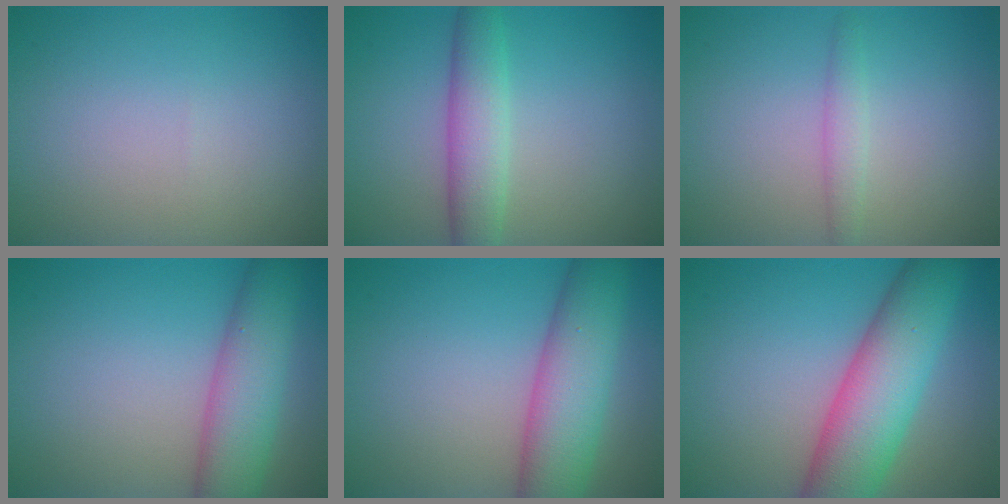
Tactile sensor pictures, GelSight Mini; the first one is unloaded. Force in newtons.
{"total": 4.1, "press": 4.1, "slide": 0.1}
{"total": 1.5, "press": 1.5, "slide": 0.1}
{"total": 6.4, "press": 6.4, "slide": 0.3}
{"total": 7.7, "press": 7.6, "slide": 0.3}
{"total": 9.1, "press": 9.1, "slide": 0.5}